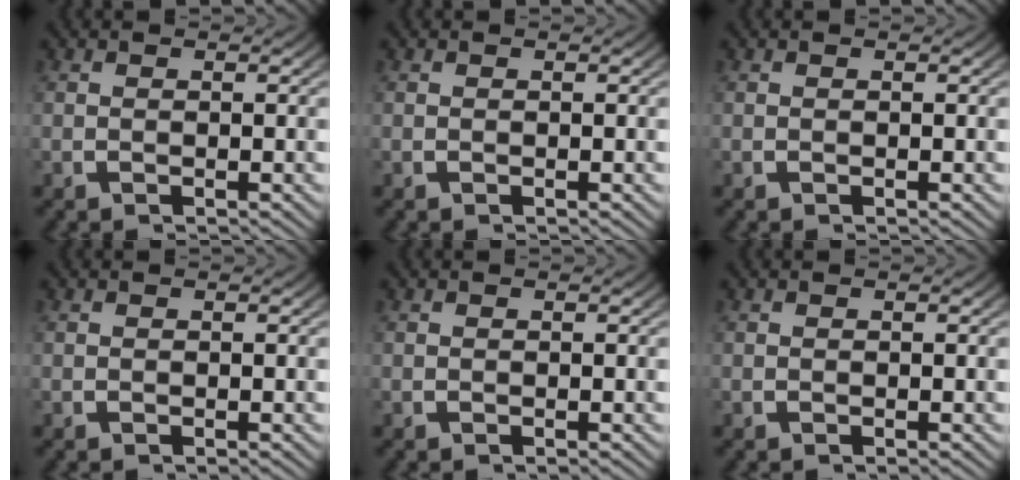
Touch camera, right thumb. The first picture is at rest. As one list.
[{"total": 0.0}, {"total": 0.0}, {"total": 0.0}, {"total": 0.0}, {"total": 0.0}]